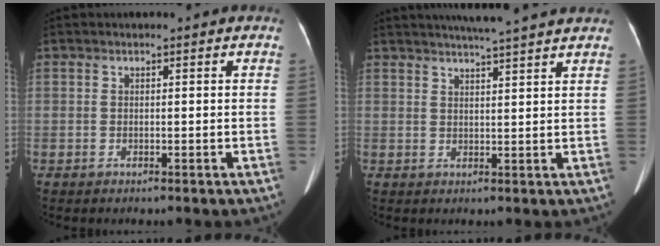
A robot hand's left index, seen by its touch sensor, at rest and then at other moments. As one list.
[{"total": 9.5, "force": [8.5, -0.4, 4.3], "torque": [-0.067, 0.020, 0.105]}]